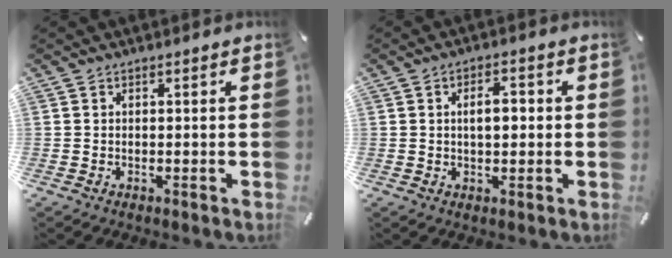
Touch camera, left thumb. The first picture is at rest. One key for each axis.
{"total": 4.8, "fx": 0.4, "fy": 2.6, "fz": 4.0, "tx": -0.063, "ty": 0.003, "tz": 0.000}